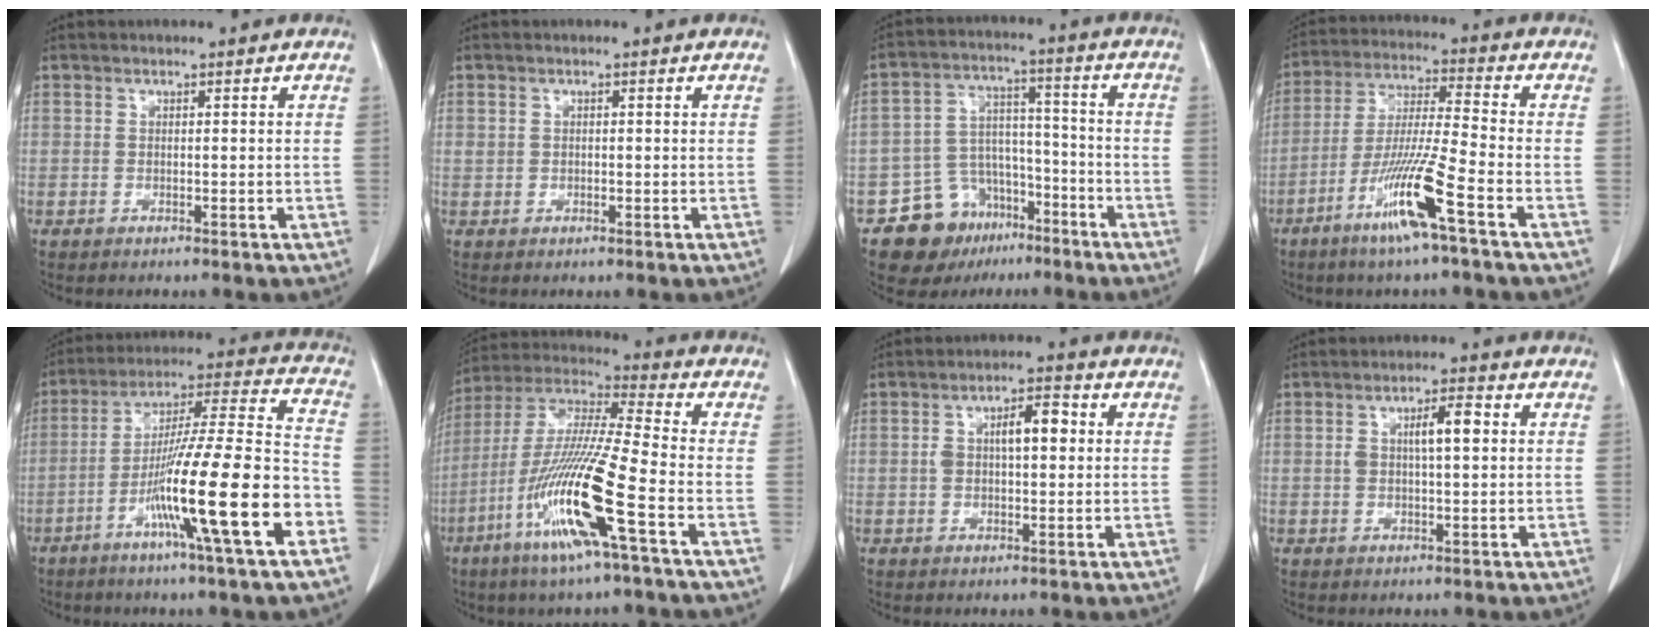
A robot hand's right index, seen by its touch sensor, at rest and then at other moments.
{"total": 1.0, "force": [0.2, 0.9, 0.4], "torque": [-0.006, 0.007, 0.006]}
{"total": 11.3, "force": [-6.9, 8.1, 3.9], "torque": [-0.063, 0.040, -0.103]}
{"total": 11.8, "force": [-6.0, -0.8, 10.1], "torque": [-0.198, -0.017, -0.118]}
{"total": 20.2, "force": [-8.1, -0.2, 18.6], "torque": [-0.303, -0.017, -0.141]}
{"total": 16.9, "force": [-6.7, 0.0, 15.5], "torque": [-0.321, -0.021, -0.134]}
{"total": 6.6, "force": [1.1, 2.6, 6.0], "torque": [-0.105, 0.021, 0.021]}
{"total": 5.1, "force": [1.1, 1.2, 4.9], "torque": [-0.086, 0.011, 0.019]}